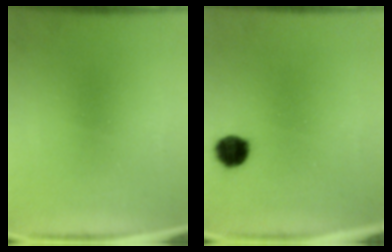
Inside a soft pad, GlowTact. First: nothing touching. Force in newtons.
{"total": 4.9}